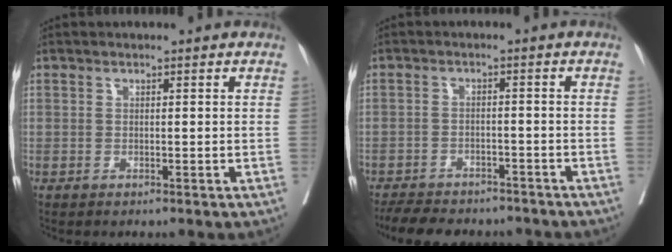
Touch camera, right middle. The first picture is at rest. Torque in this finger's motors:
{"motor_torque": [0.55, -0.52, 0.08, 0.03]}